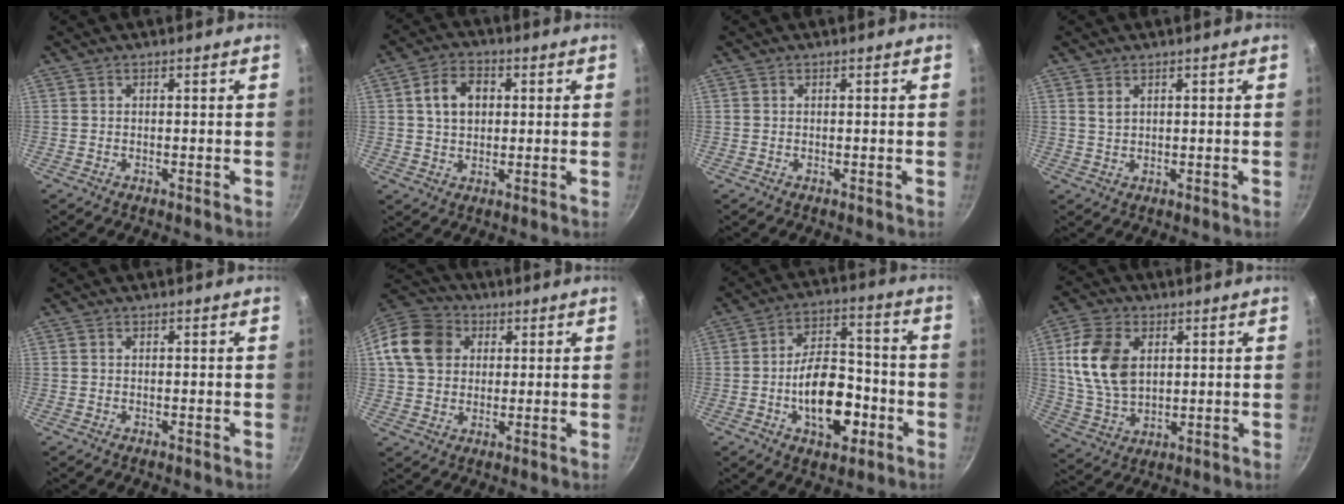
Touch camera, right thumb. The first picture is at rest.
{"total": 7.6, "force": [1.6, 5.6, 4.9], "torque": [-0.066, 0.009, 0.021]}
{"total": 0.0}
{"total": 2.0, "force": [0.9, 1.3, 1.2], "torque": [-0.023, -0.002, 0.020]}
{"total": 0.0}
{"total": 13.7, "force": [3.3, 11.2, 7.0], "torque": [-0.118, 0.021, 0.046]}
{"total": 15.2, "force": [-4.7, 8.6, 11.7], "torque": [-0.151, 0.040, -0.075]}
{"total": 13.5, "force": [3.2, 9.0, 9.5], "torque": [-0.167, -0.012, 0.065]}